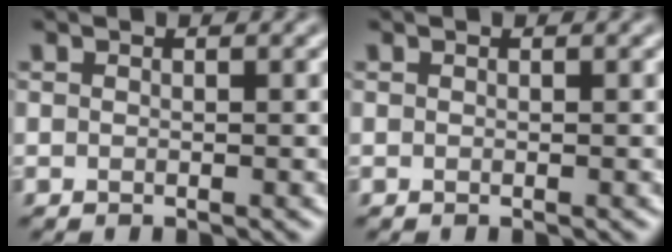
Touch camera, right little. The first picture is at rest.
{"total": 0.0}